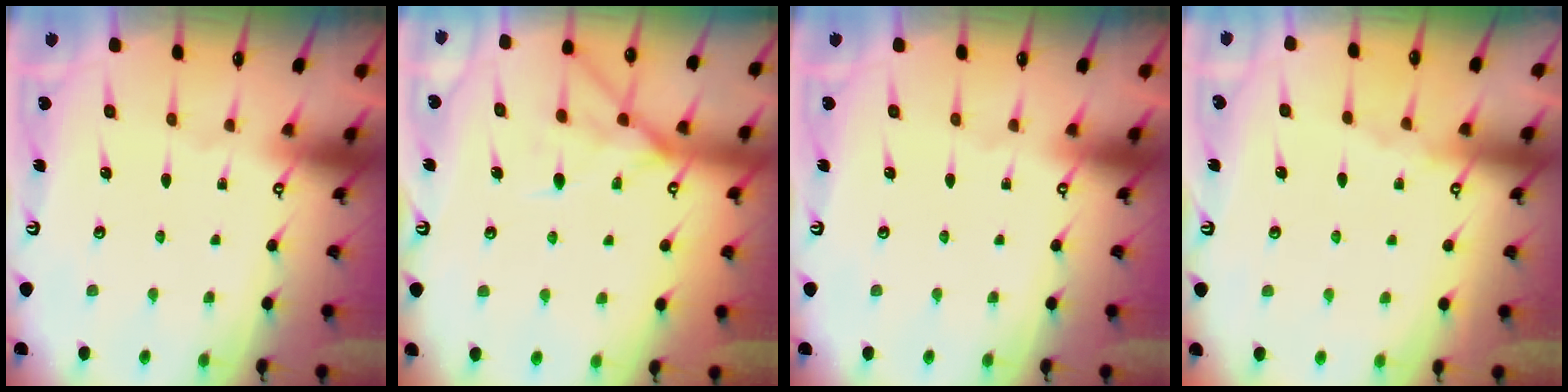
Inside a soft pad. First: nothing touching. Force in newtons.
{"total": 12.7, "press": 12.7, "slide": 1.1}
{"total": 0.0}
{"total": 3.8, "press": 3.8, "slide": 0.7}